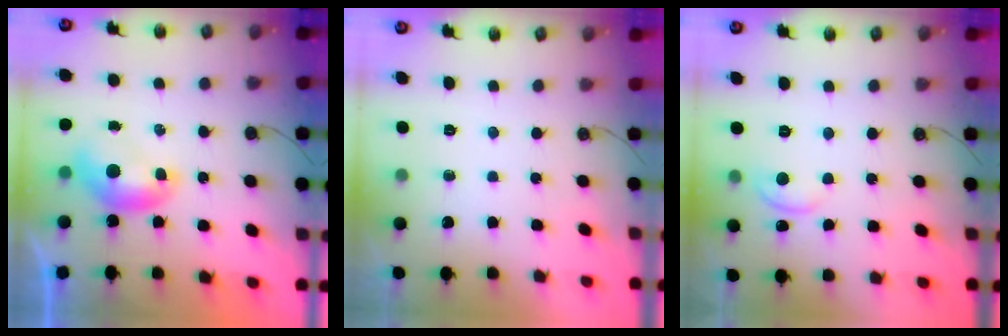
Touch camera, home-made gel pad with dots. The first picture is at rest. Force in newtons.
{"total": 0.0}
{"total": 0.6, "press": 0.2, "slide": 0.6}